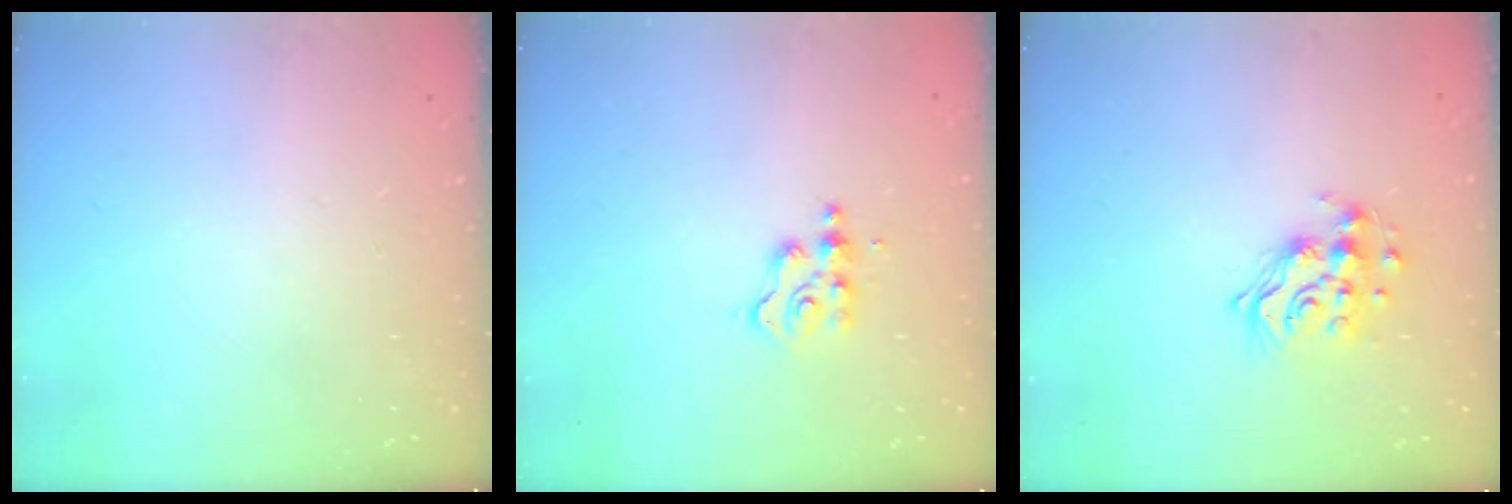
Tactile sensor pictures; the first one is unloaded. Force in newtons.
{"total": 3.3, "press": 3.3, "slide": 0.5}
{"total": 13.4, "press": 13.4, "slide": 1.1}